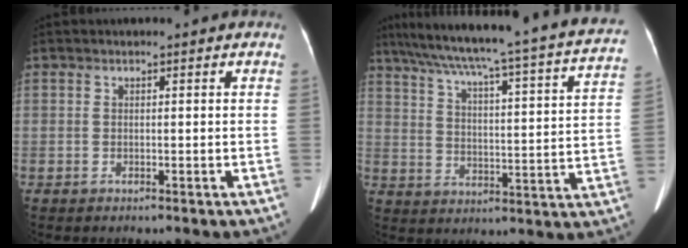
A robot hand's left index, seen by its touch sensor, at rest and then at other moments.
{"total": 29.6, "force": [24.9, 1.9, 15.8], "torque": [-0.251, -0.033, 0.316]}